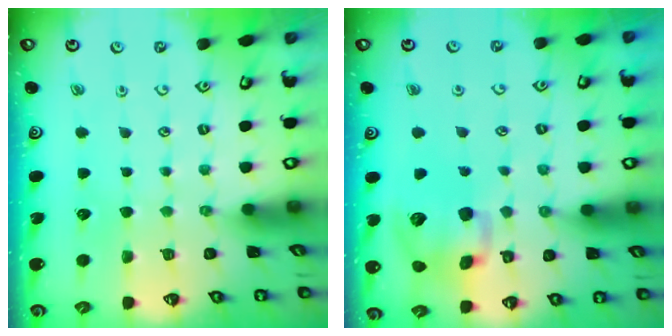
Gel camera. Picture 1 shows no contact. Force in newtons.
{"total": 12.3, "press": 12.2, "slide": 1.7}